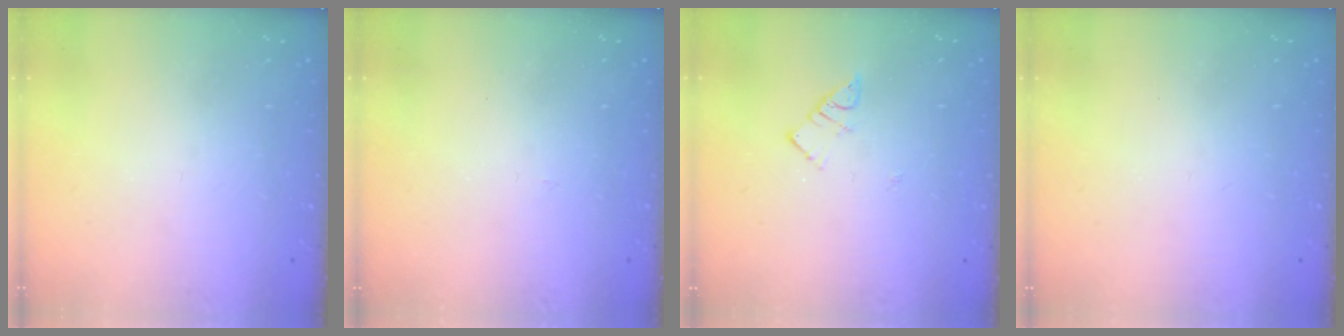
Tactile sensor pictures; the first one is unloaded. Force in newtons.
{"total": 2.8, "press": 2.8, "slide": 0.4}
{"total": 4.1, "press": 4.0, "slide": 0.5}
{"total": 2.1, "press": 2.0, "slide": 0.4}